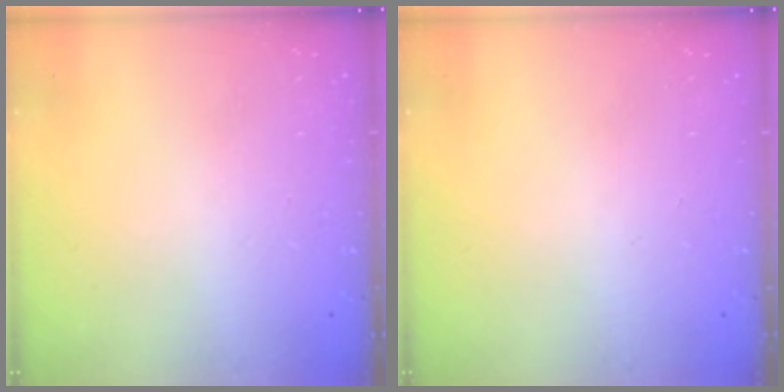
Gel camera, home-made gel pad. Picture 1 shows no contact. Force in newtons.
{"total": 0.0}